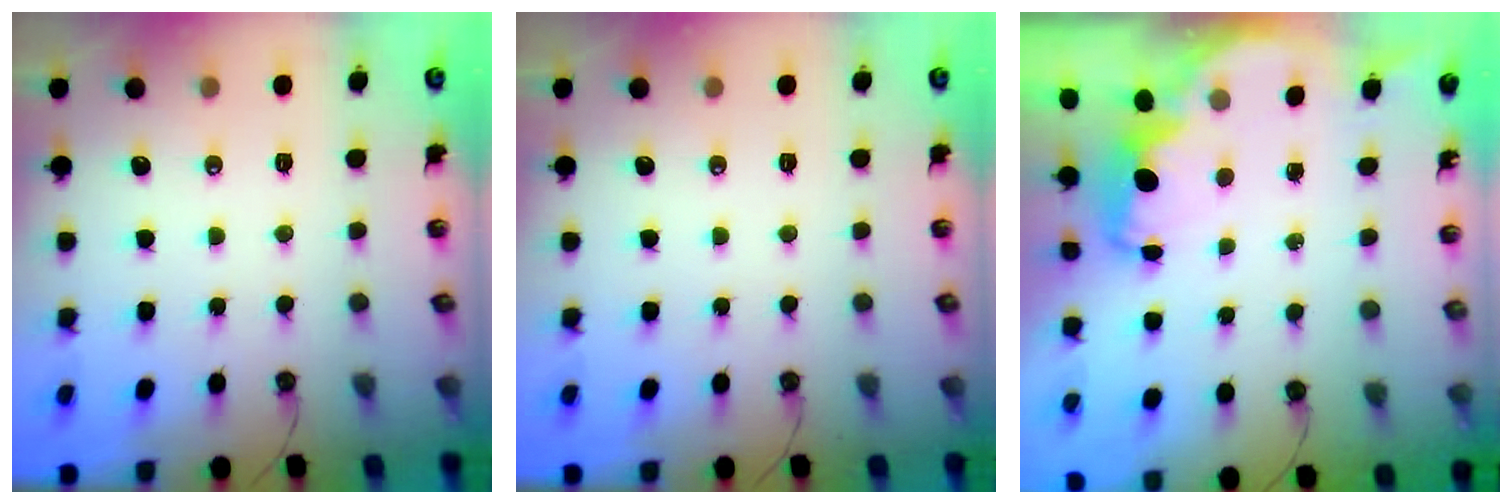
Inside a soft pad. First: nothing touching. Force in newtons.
{"total": 0.0}
{"total": 2.3, "press": 2.2, "slide": 0.6}